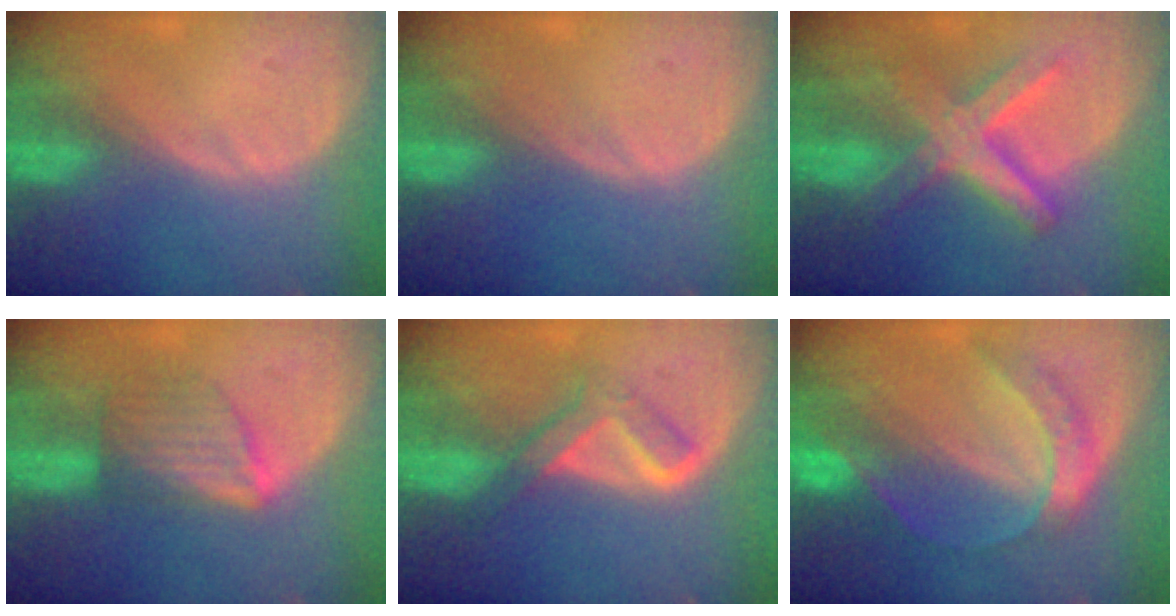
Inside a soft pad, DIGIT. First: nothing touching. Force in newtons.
{"total": 0.0}
{"total": 8.7, "press": 8.7, "slide": 0.8}
{"total": 5.9, "press": 5.7, "slide": 1.3}
{"total": 5.2, "press": 5.1, "slide": 0.8}
{"total": 7.1, "press": 6.0, "slide": 3.9}